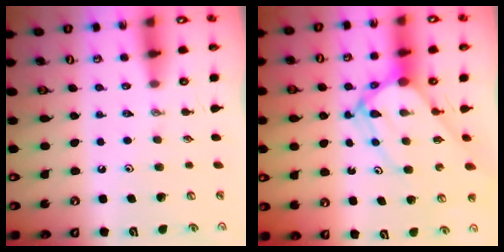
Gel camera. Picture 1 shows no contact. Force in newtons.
{"total": 9.8, "press": 9.7, "slide": 1.0}